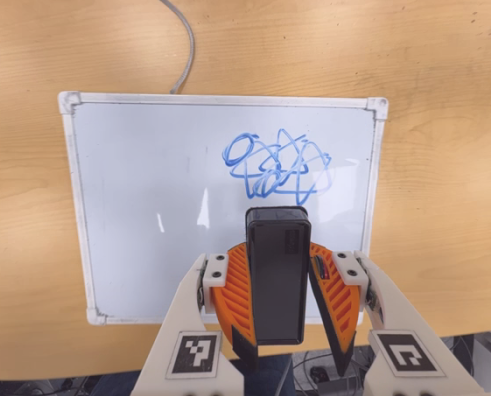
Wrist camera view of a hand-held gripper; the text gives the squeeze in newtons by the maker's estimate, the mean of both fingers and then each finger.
{"total": 5.9, "left": 5.6, "right": 6.2}